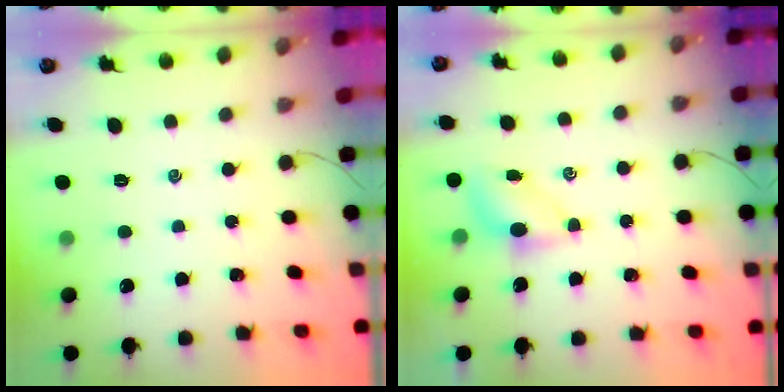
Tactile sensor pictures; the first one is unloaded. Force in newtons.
{"total": 4.6, "press": 4.6, "slide": 0.6}